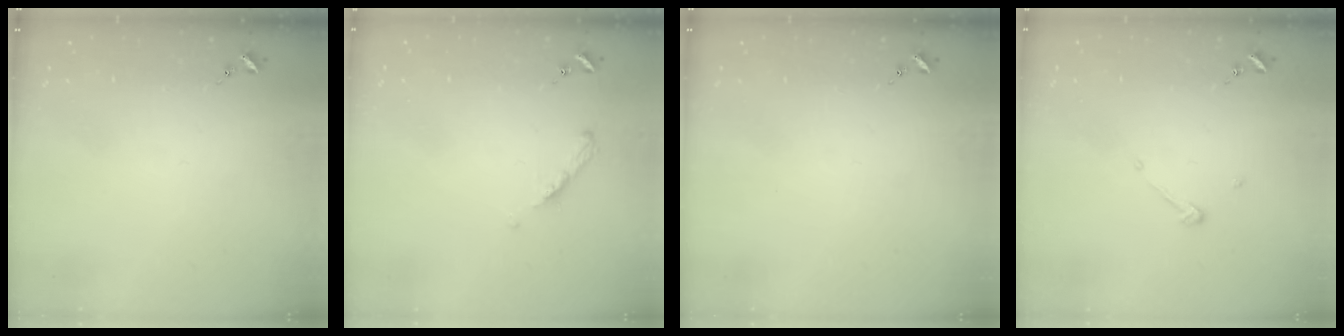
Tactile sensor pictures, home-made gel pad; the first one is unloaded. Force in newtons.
{"total": 4.9, "press": 4.9, "slide": 0.6}
{"total": 0.0}
{"total": 3.8, "press": 3.8, "slide": 0.3}